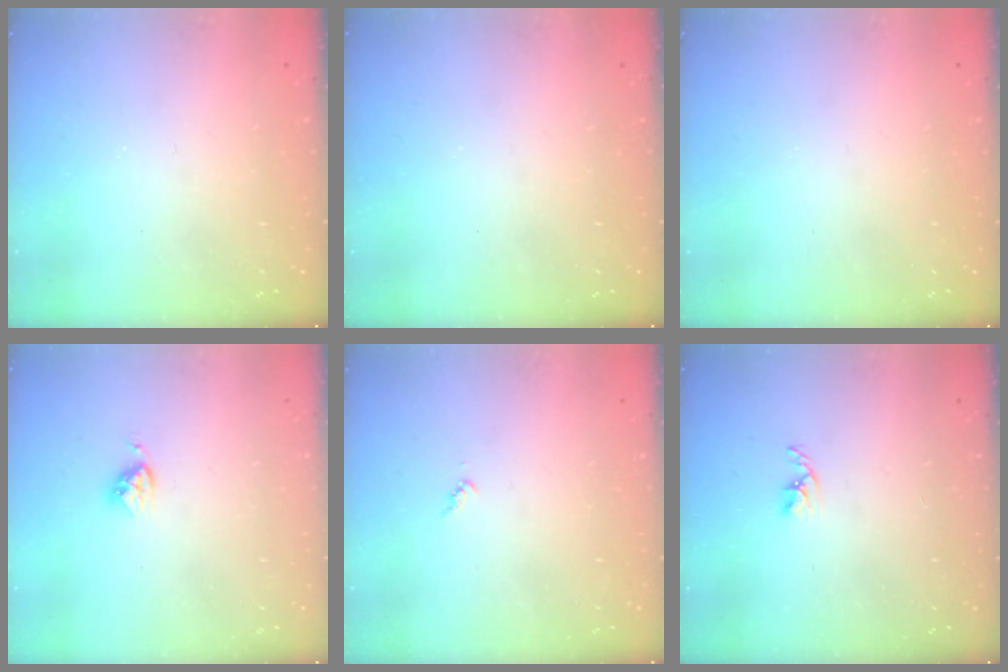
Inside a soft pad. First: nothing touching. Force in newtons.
{"total": 0.0}
{"total": 0.0}
{"total": 4.0, "press": 4.0, "slide": 0.4}
{"total": 3.4, "press": 3.4, "slide": 0.2}
{"total": 2.5, "press": 2.5, "slide": 0.4}